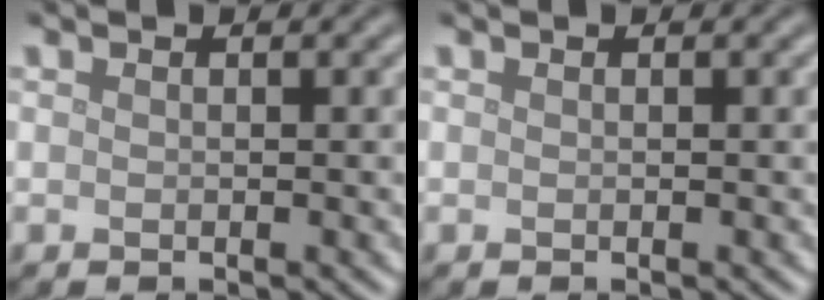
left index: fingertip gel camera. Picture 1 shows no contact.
{"total": 0.0}